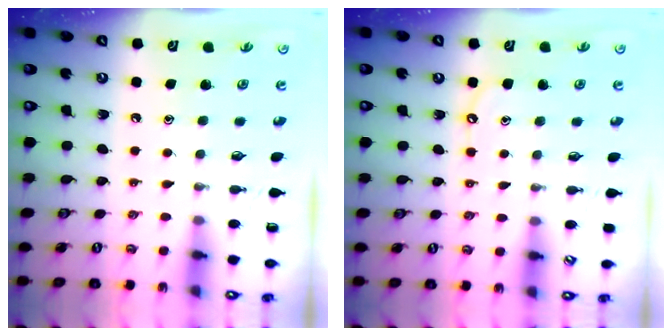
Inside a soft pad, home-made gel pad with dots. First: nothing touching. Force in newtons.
{"total": 5.2, "press": 5.1, "slide": 0.5}